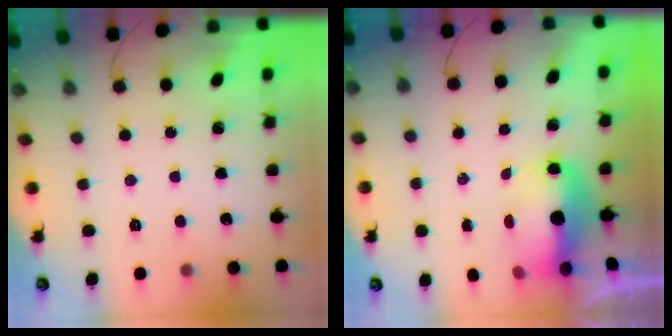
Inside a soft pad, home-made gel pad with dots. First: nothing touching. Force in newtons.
{"total": 8.0, "press": 7.1, "slide": 3.7}